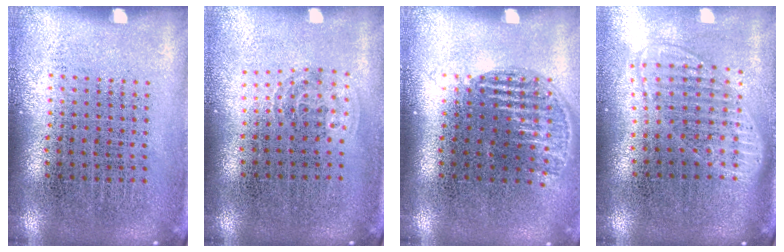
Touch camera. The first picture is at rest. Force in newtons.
{"total": 0.9, "press": 0.6, "slide": 0.7}
{"total": 1.2, "press": 1.1, "slide": 0.5}
{"total": 1.7, "press": 1.4, "slide": 1.0}